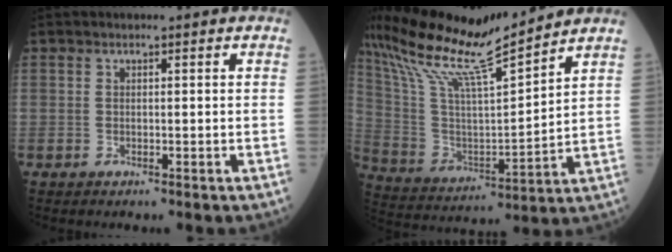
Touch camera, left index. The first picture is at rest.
{"total": 18.0, "force": [15.5, 0.1, 9.2], "torque": [-0.188, 0.011, 0.284]}